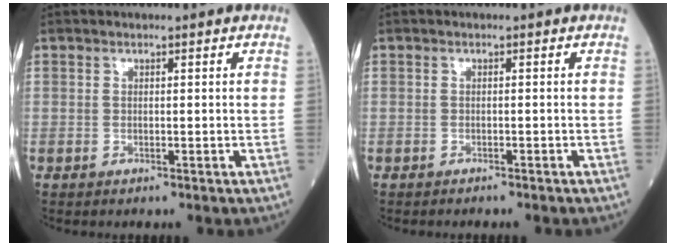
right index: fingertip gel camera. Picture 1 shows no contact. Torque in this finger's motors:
{"motor_torque": [-0.02, 0.13, -0.04, 0.01]}